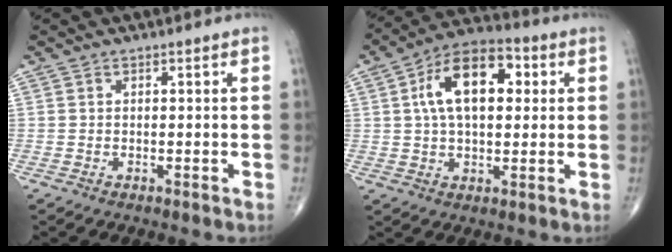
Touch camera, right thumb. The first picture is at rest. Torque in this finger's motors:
{"motor_torque": [-0.09, 1.48, 1.09, -0.07, 0.10]}